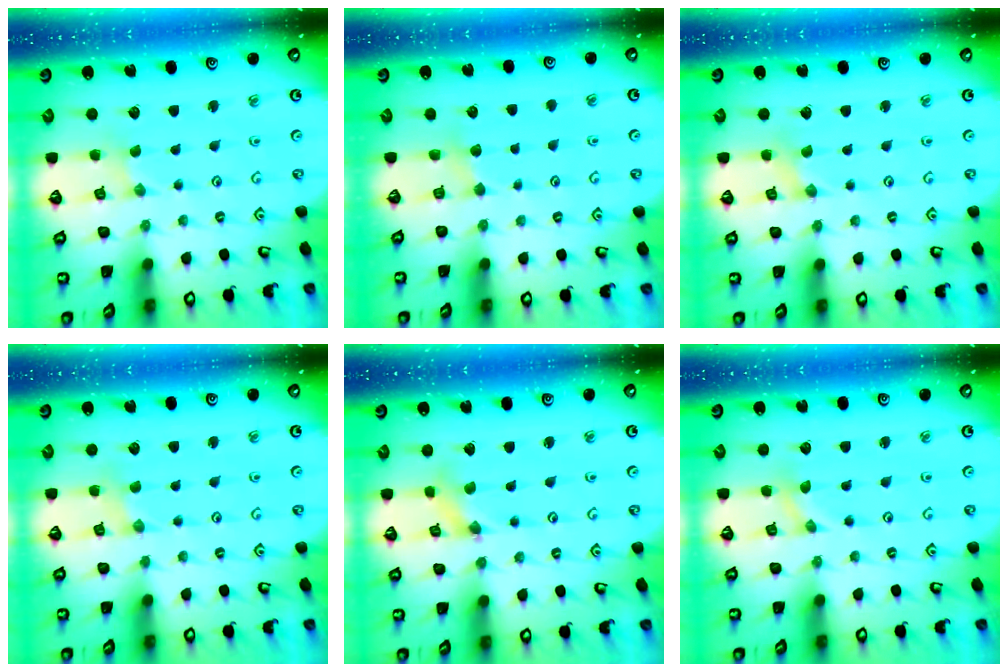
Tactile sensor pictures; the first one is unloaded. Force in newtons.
{"total": 2.9, "press": 2.9, "slide": 0.4}
{"total": 0.0}
{"total": 1.1, "press": 1.0, "slide": 0.3}
{"total": 1.6, "press": 1.6, "slide": 0.3}
{"total": 0.0}